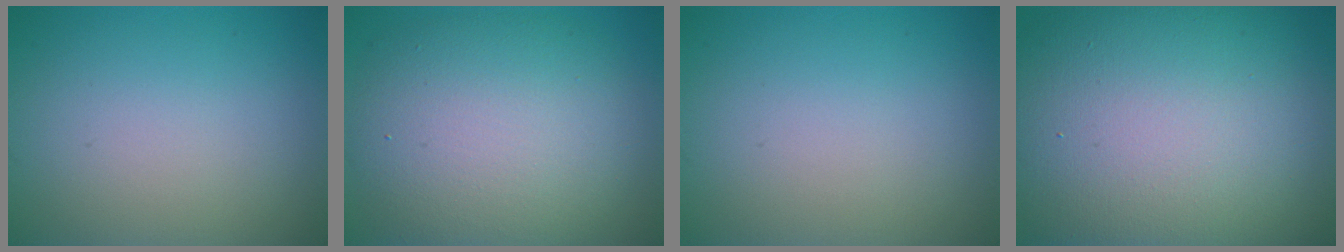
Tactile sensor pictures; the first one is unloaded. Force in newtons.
{"total": 10.4, "press": 10.4, "slide": 0.3}
{"total": 0.0}
{"total": 18.3, "press": 18.2, "slide": 1.6}